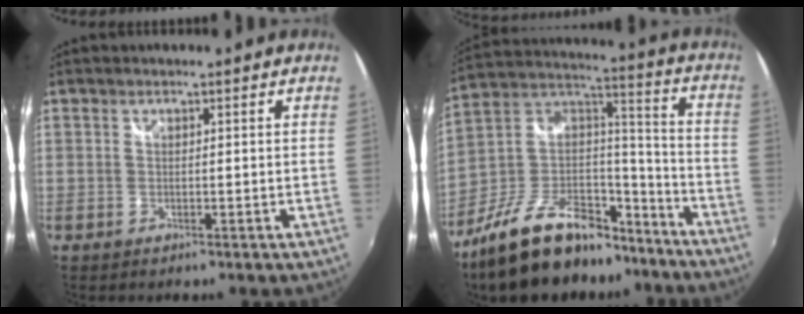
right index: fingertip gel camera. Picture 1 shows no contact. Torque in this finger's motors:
{"motor_torque": [-0.06, -0.79, -0.17, -0.17]}